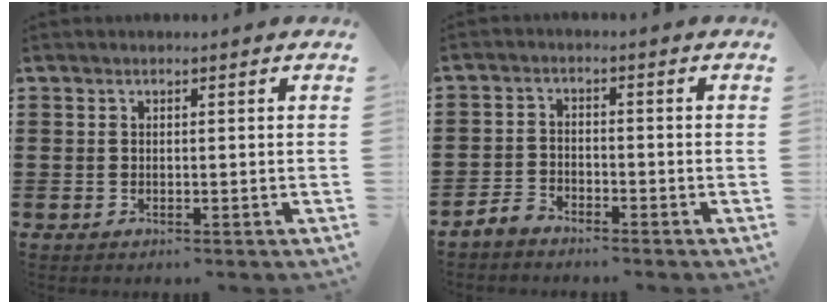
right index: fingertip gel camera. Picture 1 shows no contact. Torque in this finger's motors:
{"motor_torque": [0.72, 0.16, 0.00, 0.03]}